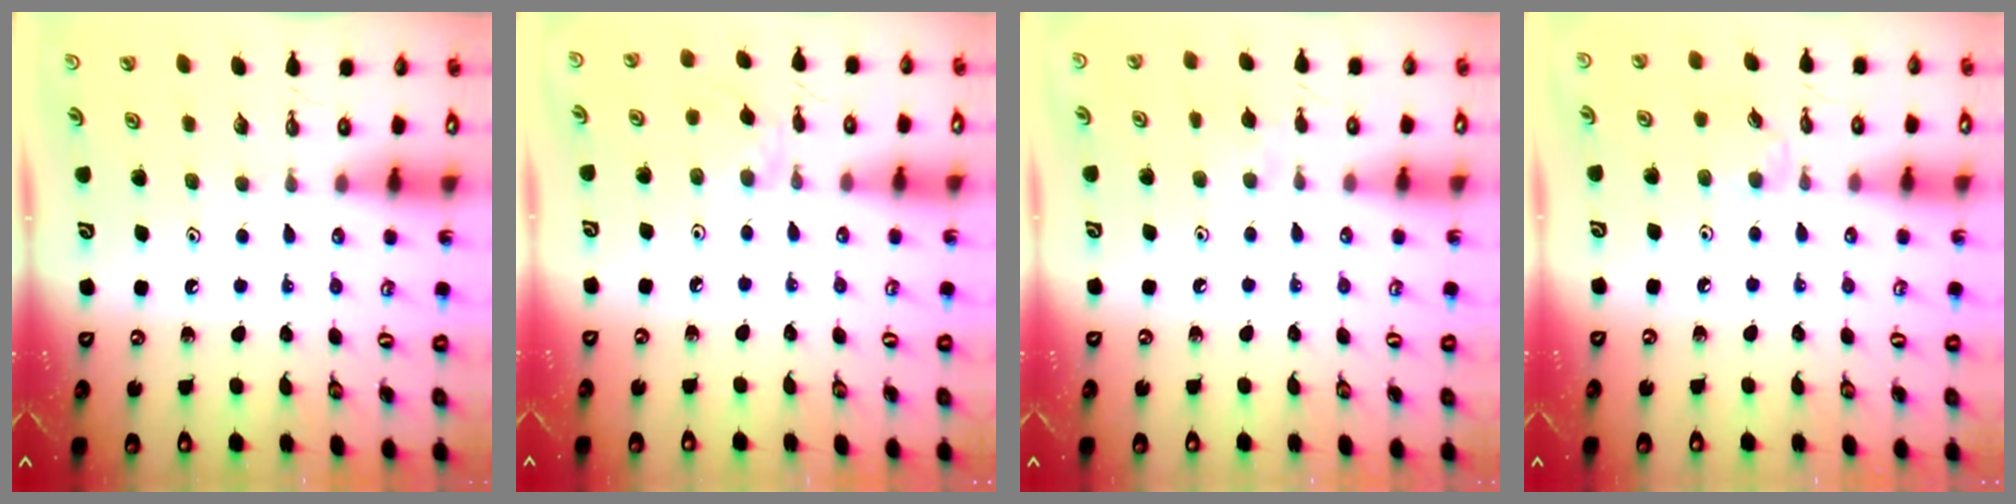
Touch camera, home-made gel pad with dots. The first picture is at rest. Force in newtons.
{"total": 2.0, "press": 1.9, "slide": 0.5}
{"total": 6.8, "press": 6.8, "slide": 0.8}
{"total": 3.9, "press": 3.8, "slide": 0.6}